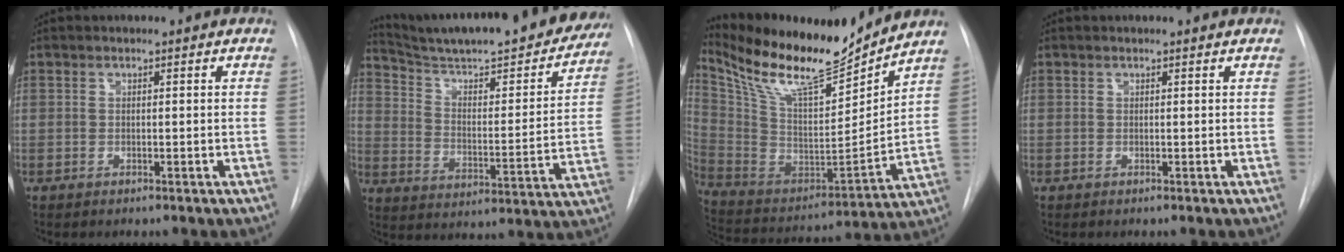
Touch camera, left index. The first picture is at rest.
{"total": 28.2, "force": [25.0, 3.9, 12.3], "torque": [-0.187, -0.056, 0.338]}
{"total": 19.3, "force": [16.8, 2.8, 9.1], "torque": [-0.185, -0.015, 0.304]}
{"total": 1.3, "force": [1.3, 0.2, 0.1], "torque": [-0.013, 0.008, 0.010]}